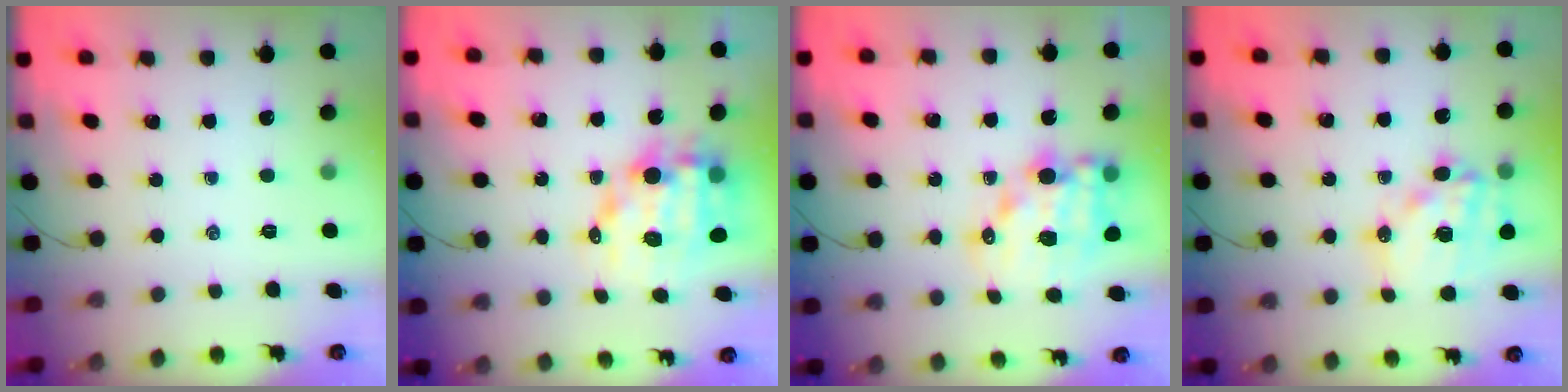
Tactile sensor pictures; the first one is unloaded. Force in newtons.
{"total": 12.0, "press": 11.6, "slide": 3.2}
{"total": 13.3, "press": 12.9, "slide": 3.3}
{"total": 15.3, "press": 14.9, "slide": 3.3}